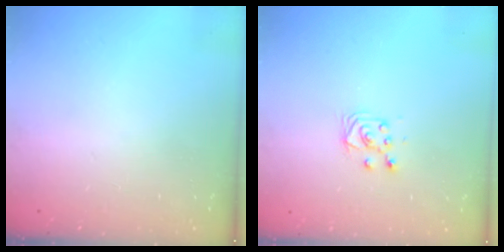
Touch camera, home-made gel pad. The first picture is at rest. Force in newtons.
{"total": 4.9, "press": 4.8, "slide": 0.5}